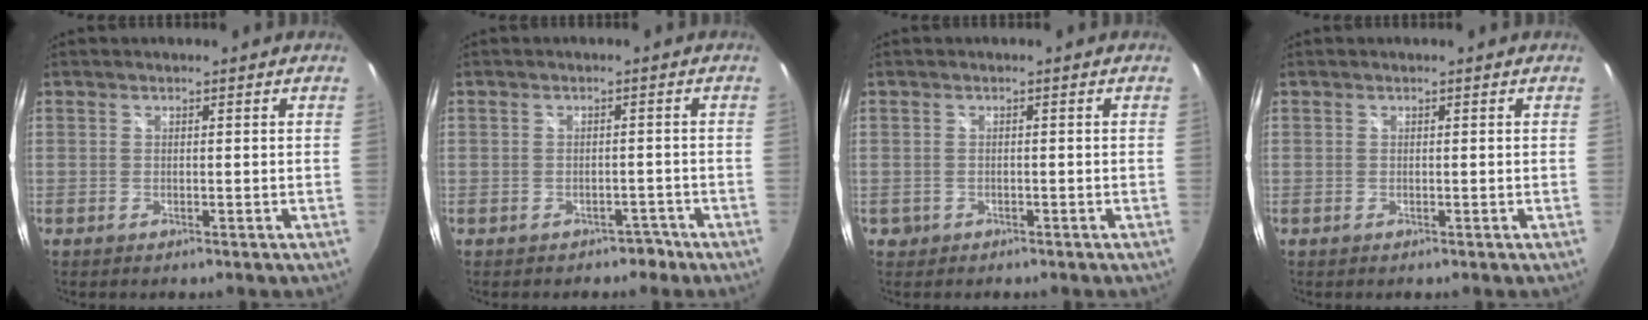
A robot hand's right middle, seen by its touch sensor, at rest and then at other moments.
{"total": 2.4, "force": [-1.5, 1.9, 0.3], "torque": [0.002, 0.018, -0.010]}
{"total": 1.6, "force": [-1.0, 1.3, 0.2], "torque": [-0.011, -0.002, -0.014]}
{"total": 0.0}